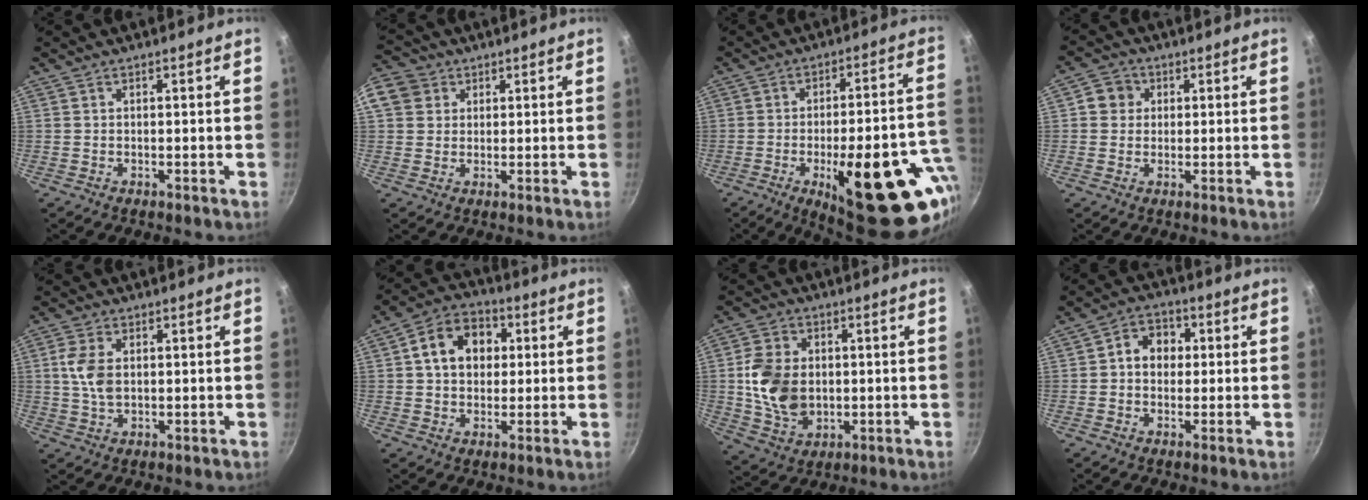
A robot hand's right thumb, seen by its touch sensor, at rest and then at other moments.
{"total": 9.3, "force": [3.0, 8.1, 3.5], "torque": [-0.065, 0.016, 0.047]}
{"total": 28.1, "force": [-9.4, 10.3, 24.3], "torque": [-0.271, 0.014, -0.117]}
{"total": 4.6, "force": [1.0, 4.3, 1.4], "torque": [0.006, 0.004, 0.006]}
{"total": 6.5, "force": [1.1, 4.0, 5.0], "torque": [-0.098, 0.003, 0.022]}
{"total": 11.5, "force": [2.4, 8.8, 6.9], "torque": [-0.086, 0.018, 0.026]}
{"total": 12.5, "force": [0.3, 9.3, 8.3], "torque": [-0.137, -0.005, 0.012]}
{"total": 6.7, "force": [0.7, 5.5, 3.7], "torque": [-0.026, 0.010, 0.001]}